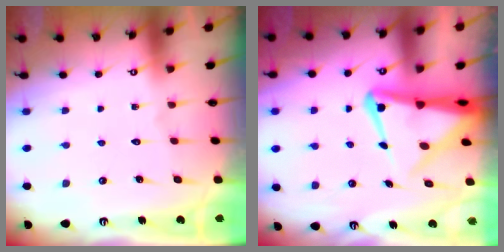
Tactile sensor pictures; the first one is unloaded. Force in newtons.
{"total": 9.0, "press": 8.9, "slide": 1.3}